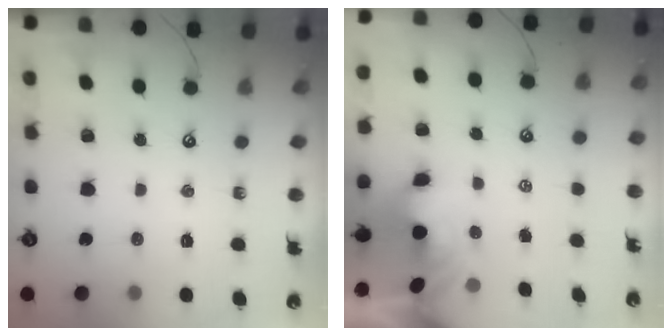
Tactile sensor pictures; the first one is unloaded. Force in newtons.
{"total": 2.2, "press": 2.1, "slide": 0.7}